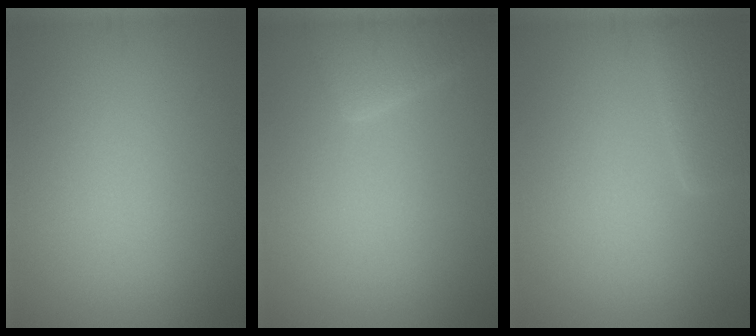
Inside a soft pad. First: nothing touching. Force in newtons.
{"total": 3.0, "press": 3.0, "slide": 0.3}
{"total": 3.2, "press": 3.2, "slide": 0.3}